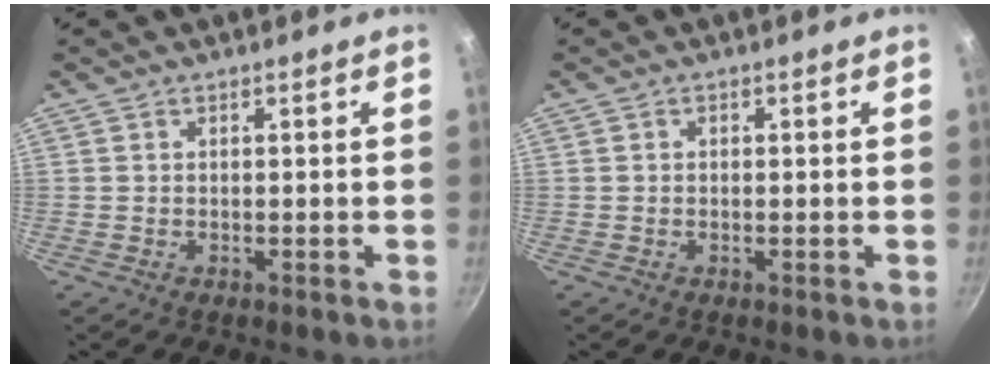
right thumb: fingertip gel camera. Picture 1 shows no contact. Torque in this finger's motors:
{"motor_torque": [0.01, -0.14, -0.24, 0.26, 0.07]}